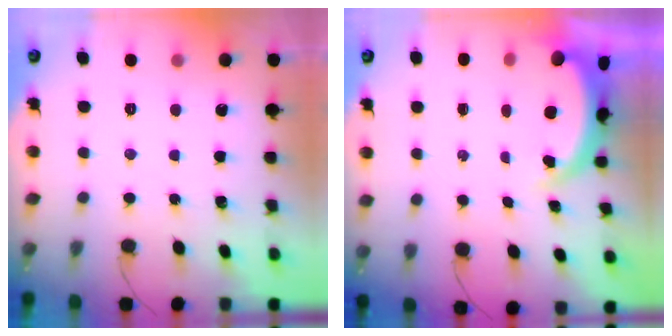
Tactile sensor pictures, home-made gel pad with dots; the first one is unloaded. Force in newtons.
{"total": 4.6, "press": 4.6, "slide": 0.3}